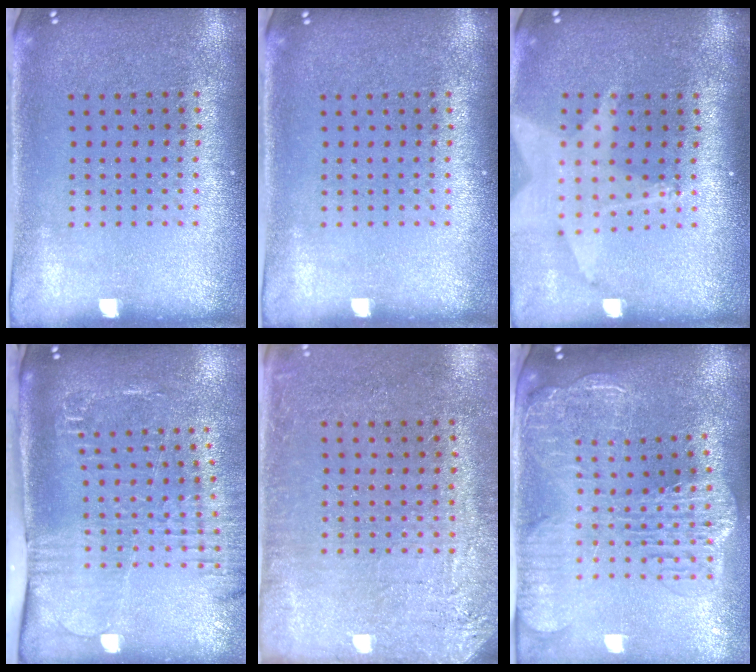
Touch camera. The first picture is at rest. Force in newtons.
{"total": 0.0}
{"total": 1.8, "press": 1.4, "slide": 1.0}
{"total": 2.5, "press": 2.1, "slide": 1.3}
{"total": 2.8, "press": 2.6, "slide": 1.1}
{"total": 3.2, "press": 2.6, "slide": 1.8}